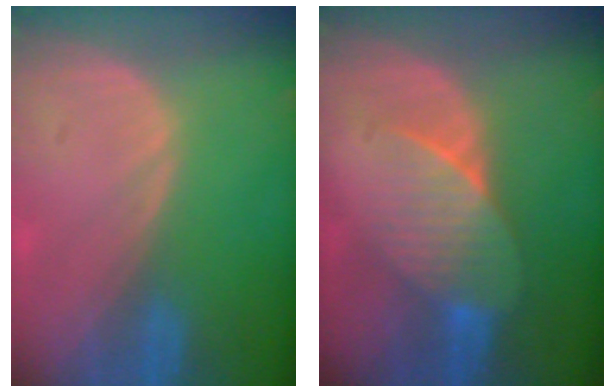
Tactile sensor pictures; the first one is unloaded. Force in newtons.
{"total": 7.3, "press": 6.9, "slide": 2.5}